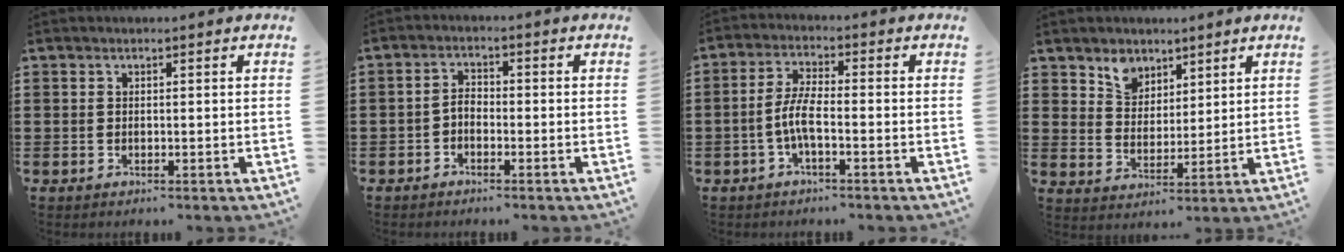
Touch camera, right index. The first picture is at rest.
{"total": 2.1, "force": [-1.3, 1.1, 1.2], "torque": [-0.034, 0.006, -0.031]}
{"total": 4.9, "force": [-1.6, 1.2, 4.4], "torque": [-0.106, -0.004, -0.039]}
{"total": 4.7, "force": [3.5, 3.1, 0.4], "torque": [-0.021, 0.001, 0.063]}